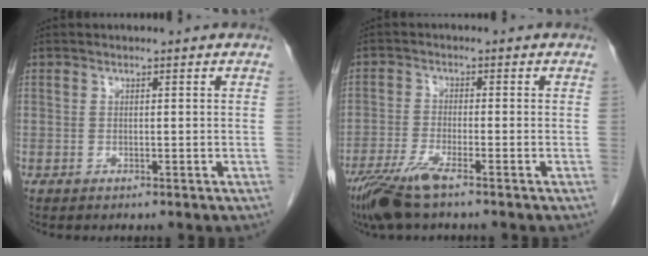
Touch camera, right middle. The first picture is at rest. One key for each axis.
{"total": 6.5, "fx": -4.5, "fy": 0.5, "fz": 4.6, "tx": -0.096, "ty": -0.018, "tz": -0.087}